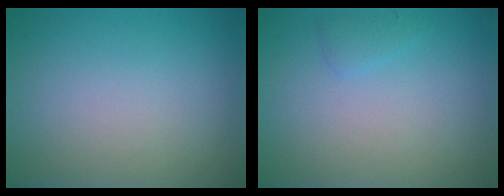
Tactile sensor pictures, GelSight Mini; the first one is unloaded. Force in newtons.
{"total": 0.9, "press": 0.9, "slide": 0.1}